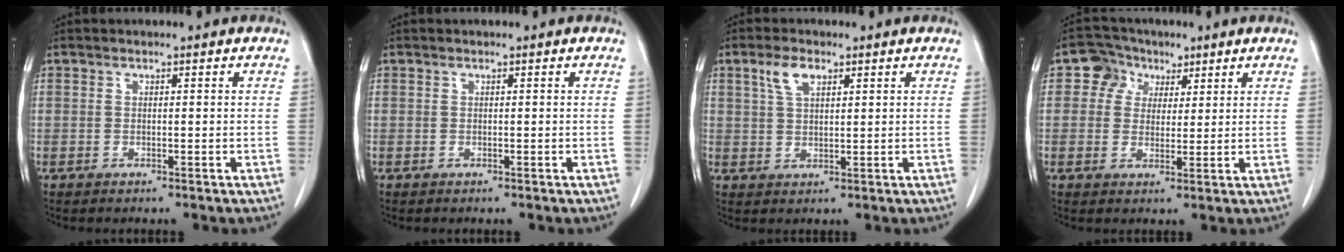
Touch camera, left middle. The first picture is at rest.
{"total": 0.0}
{"total": 3.8, "force": [2.1, 1.7, 2.6], "torque": [-0.059, 0.007, 0.044]}
{"total": 5.1, "force": [2.4, 4.5, 1.0], "torque": [-0.018, 0.021, 0.041]}